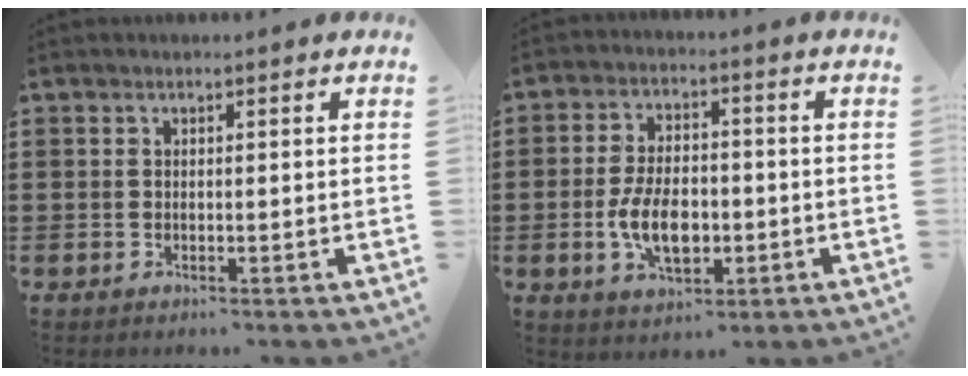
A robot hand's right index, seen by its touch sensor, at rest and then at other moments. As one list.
[{"total": 7.8, "force": [-1.7, 4.3, 6.3], "torque": [-0.113, -0.002, -0.034]}]